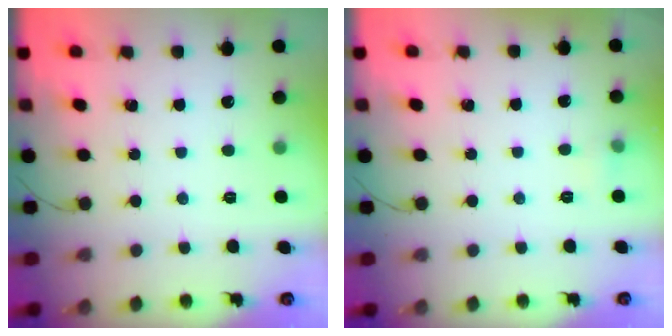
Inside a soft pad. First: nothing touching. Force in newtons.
{"total": 3.9, "press": 3.5, "slide": 1.6}